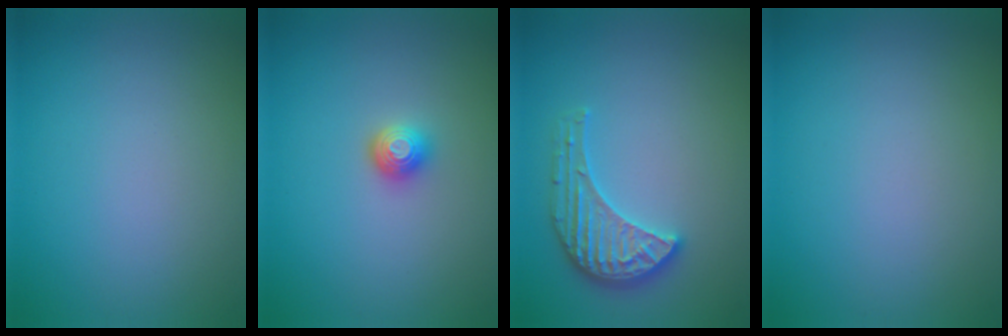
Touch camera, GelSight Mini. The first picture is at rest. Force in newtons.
{"total": 1.5, "press": 1.3, "slide": 0.8}
{"total": 3.4, "press": 3.4, "slide": 0.6}
{"total": 0.0}